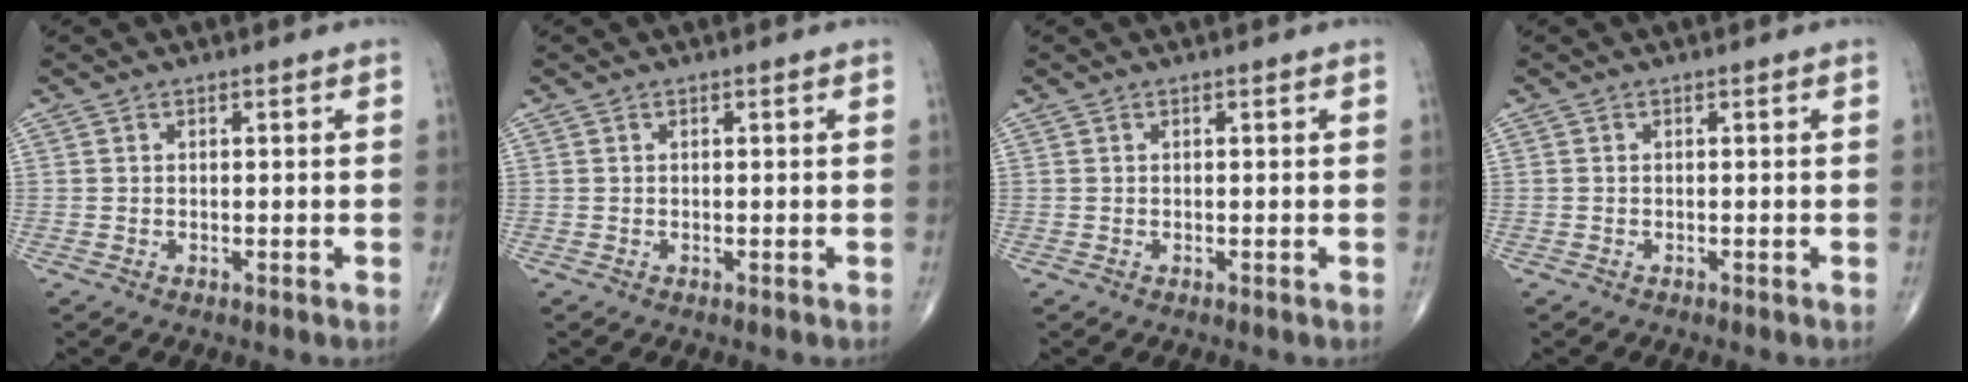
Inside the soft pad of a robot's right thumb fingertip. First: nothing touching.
{"total": 0.0}
{"total": 0.0}
{"total": 0.0}